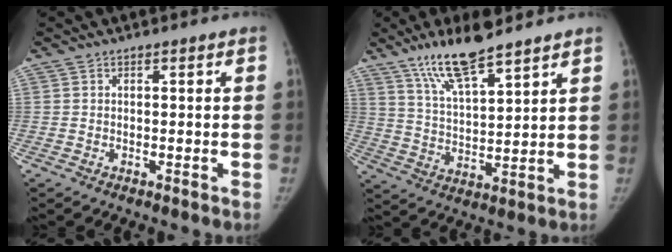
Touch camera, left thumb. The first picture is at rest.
{"total": 11.9, "force": [8.9, 2.6, 7.6], "torque": [-0.130, -0.047, 0.172]}